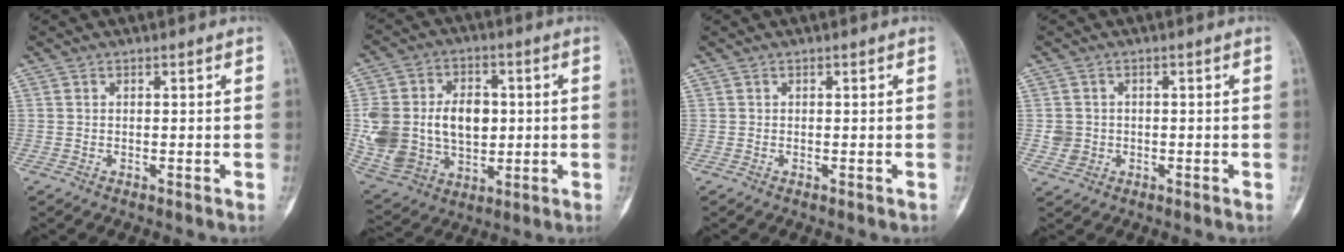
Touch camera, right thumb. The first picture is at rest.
{"total": 21.3, "force": [0.7, 15.2, 14.9], "torque": [-0.290, 0.004, 0.038]}
{"total": 0.0}
{"total": 3.0, "force": [-0.3, 2.9, 1.0], "torque": [-0.004, 0.004, 0.000]}